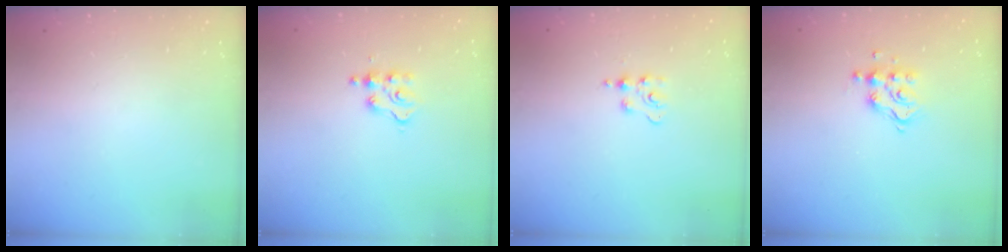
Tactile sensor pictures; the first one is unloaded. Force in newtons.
{"total": 4.5, "press": 4.4, "slide": 0.6}
{"total": 3.4, "press": 3.4, "slide": 0.4}
{"total": 8.0, "press": 8.0, "slide": 0.6}